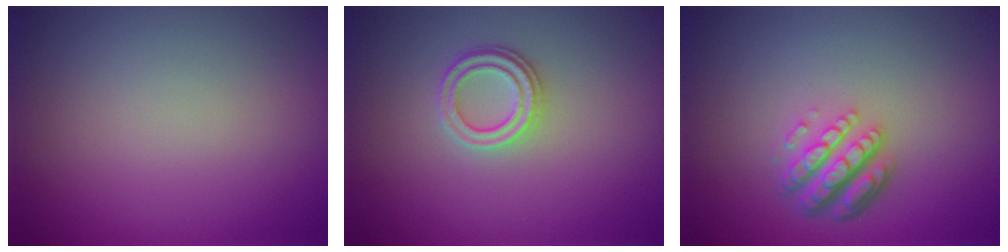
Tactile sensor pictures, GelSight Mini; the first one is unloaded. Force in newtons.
{"total": 2.3, "press": 2.1, "slide": 1.0}
{"total": 4.5, "press": 3.3, "slide": 3.1}